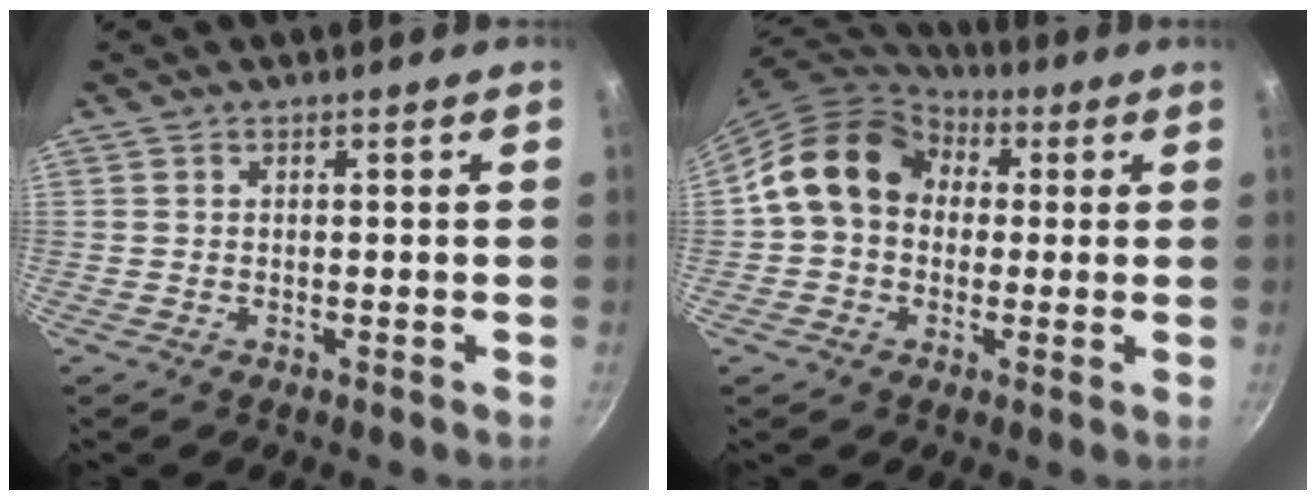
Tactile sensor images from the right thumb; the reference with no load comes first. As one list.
[{"total": 14.9, "force": [2.3, 12.0, 8.5], "torque": [-0.120, 0.034, 0.023]}]